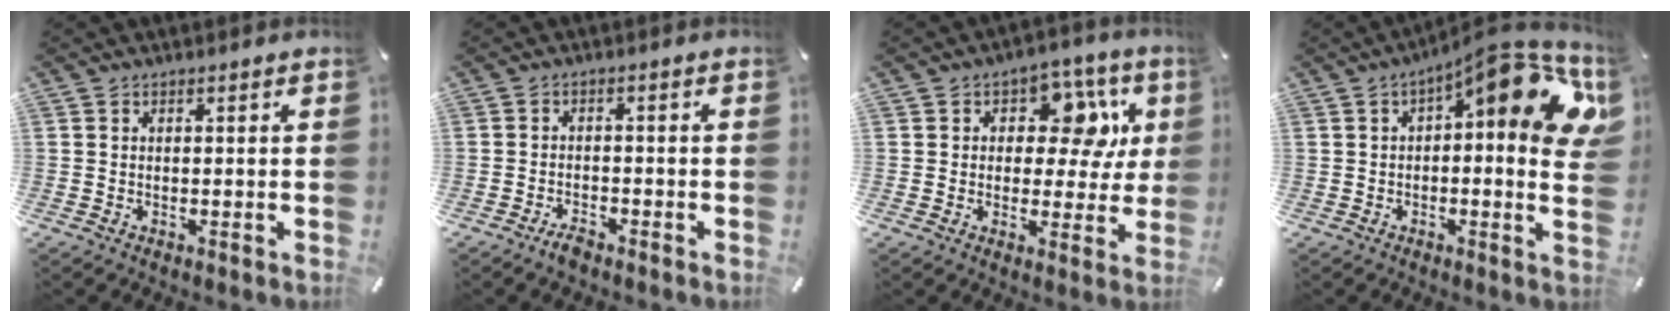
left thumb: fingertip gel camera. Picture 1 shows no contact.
{"total": 2.8, "force": [-2.5, 0.8, 1.0], "torque": [-0.016, 0.015, -0.048]}
{"total": 13.6, "force": [4.1, 8.7, 9.7], "torque": [-0.115, -0.017, 0.069]}
{"total": 14.9, "force": [5.2, 4.3, 13.3], "torque": [-0.165, -0.044, 0.075]}